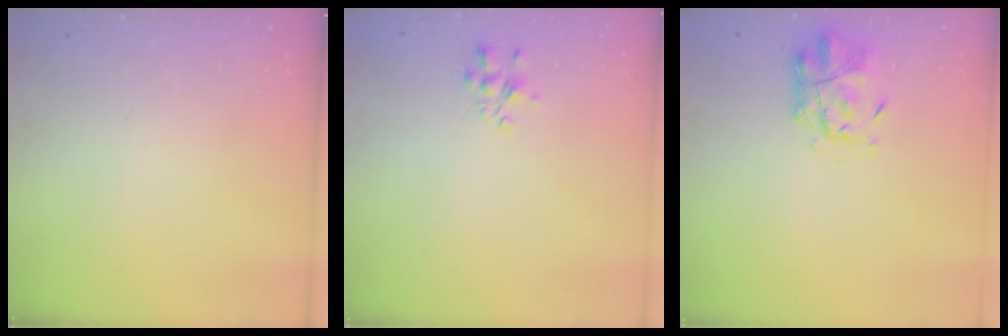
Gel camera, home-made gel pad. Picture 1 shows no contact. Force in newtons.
{"total": 3.2, "press": 3.1, "slide": 0.6}
{"total": 3.2, "press": 2.9, "slide": 1.4}